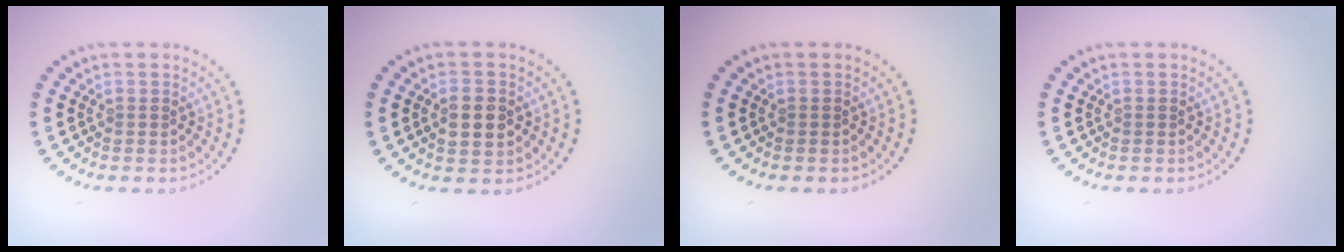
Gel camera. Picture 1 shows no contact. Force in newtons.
{"total": 2.7, "press": 2.7, "slide": 0.3}
{"total": 0.0}
{"total": 0.0}